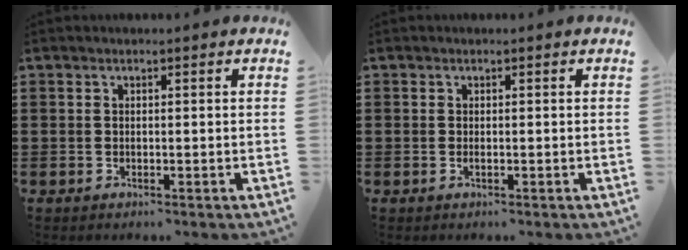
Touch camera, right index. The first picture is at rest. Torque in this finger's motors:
{"motor_torque": [0.71, 0.68, 0.05, 0.00]}